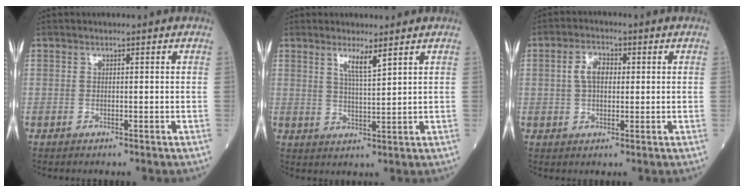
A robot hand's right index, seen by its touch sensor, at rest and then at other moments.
{"total": 3.5, "force": [2.3, -0.1, 2.6], "torque": [-0.051, -0.007, 0.043]}
{"total": 4.4, "force": [0.7, 2.6, 3.4], "torque": [-0.069, 0.013, 0.012]}